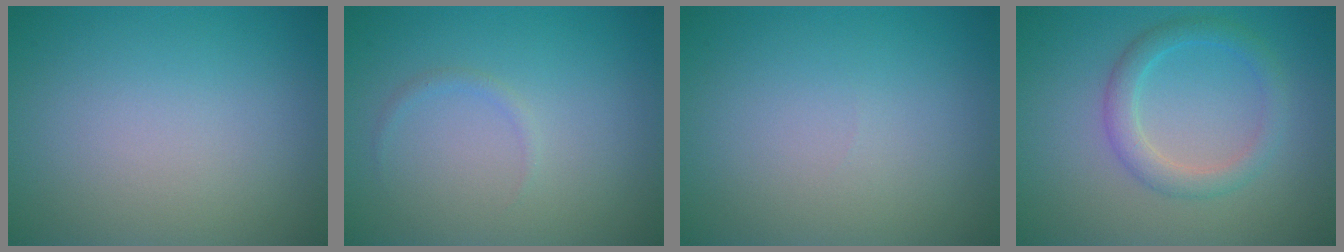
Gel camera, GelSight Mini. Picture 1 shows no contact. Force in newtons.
{"total": 0.6, "press": 0.6, "slide": 0.1}
{"total": 0.0}
{"total": 2.7, "press": 2.7, "slide": 0.1}